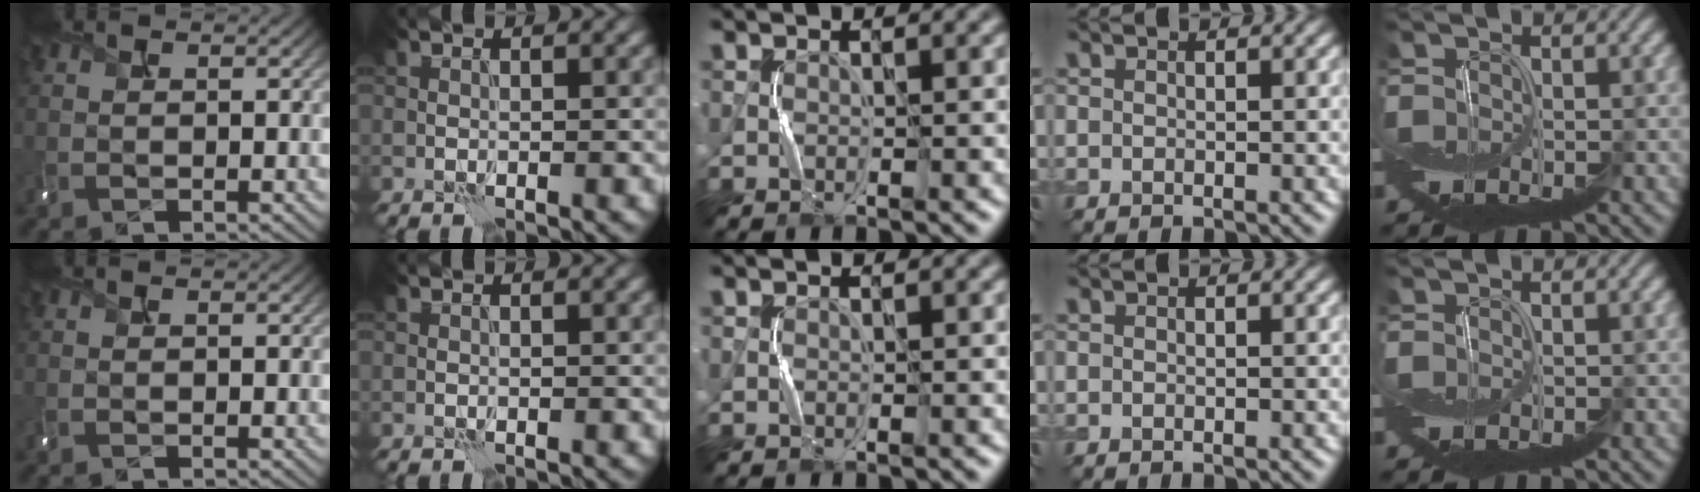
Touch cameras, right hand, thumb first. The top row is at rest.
{}